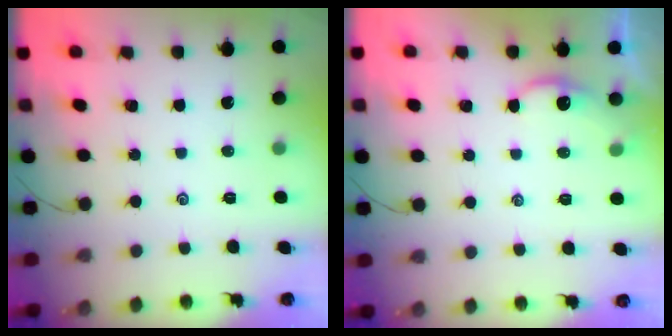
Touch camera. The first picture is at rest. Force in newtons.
{"total": 2.2, "press": 2.2, "slide": 0.2}